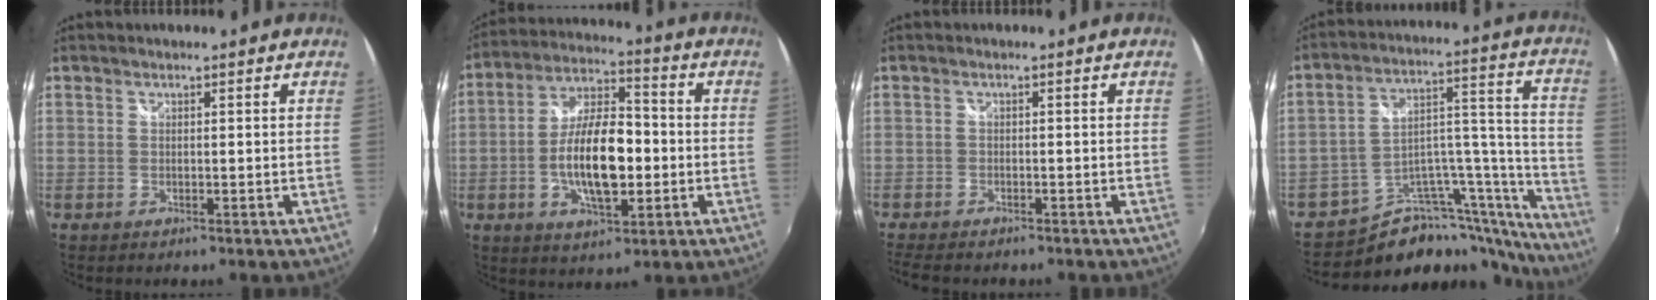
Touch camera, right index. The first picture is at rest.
{"total": 14.4, "force": [-2.6, 6.0, 12.8], "torque": [-0.247, 0.005, -0.044]}
{"total": 5.5, "force": [-4.7, 1.6, 2.3], "torque": [-0.066, -0.025, -0.084]}
{"total": 19.3, "force": [-16.2, 7.6, 7.3], "torque": [-0.082, 0.064, -0.242]}